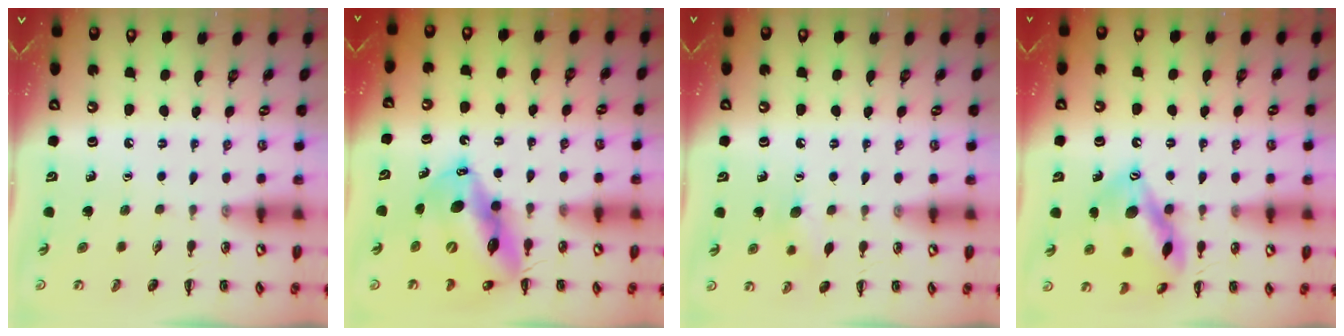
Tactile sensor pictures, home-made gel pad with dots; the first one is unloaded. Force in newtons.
{"total": 16.1, "press": 15.4, "slide": 4.6}
{"total": 6.6, "press": 6.5, "slide": 1.5}
{"total": 15.4, "press": 15.4, "slide": 0.9}